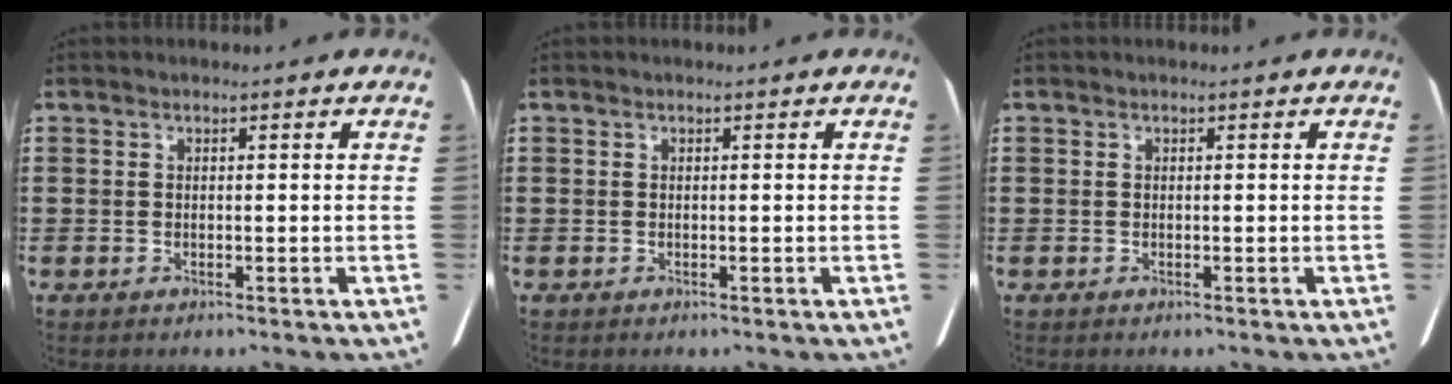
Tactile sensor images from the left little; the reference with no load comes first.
{"total": 0.0}
{"total": 0.0}